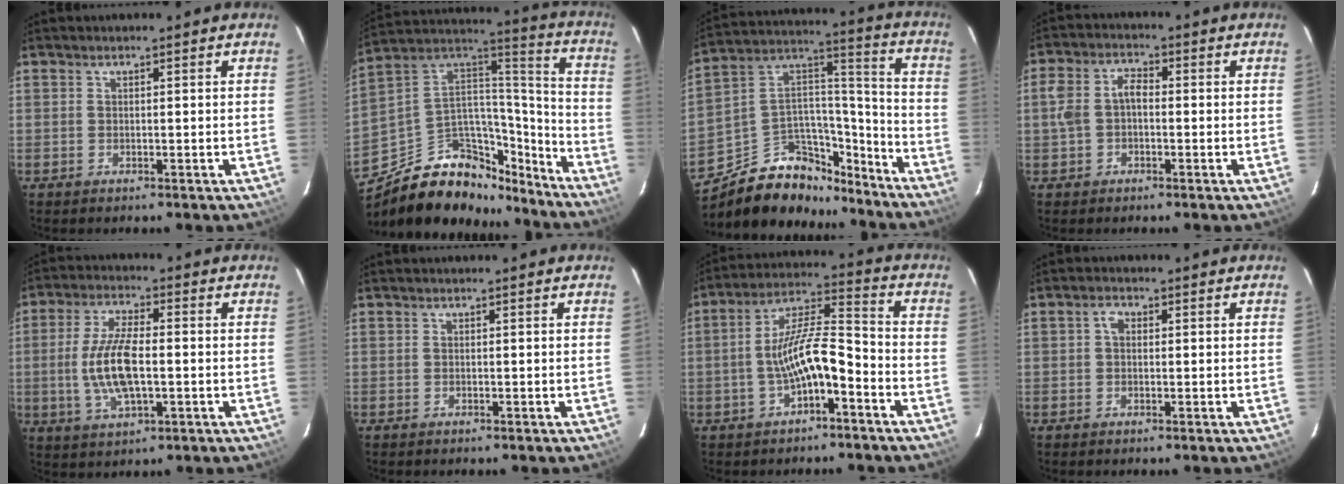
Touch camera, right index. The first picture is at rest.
{"total": 21.8, "force": [-15.2, 12.5, 9.2], "torque": [-0.188, 0.083, -0.229]}
{"total": 20.2, "force": [-14.6, 11.5, 7.9], "torque": [-0.161, 0.088, -0.218]}
{"total": 5.3, "force": [-0.8, 3.6, 3.9], "torque": [-0.084, 0.017, -0.012]}
{"total": 10.8, "force": [-1.2, 4.0, 9.9], "torque": [-0.205, -0.002, -0.021]}
{"total": 0.0}
{"total": 10.1, "force": [-4.1, 2.7, 8.9], "torque": [-0.176, 0.018, -0.069]}
{"total": 1.9, "force": [0.3, 1.4, 1.2], "torque": [-0.022, 0.008, 0.002]}